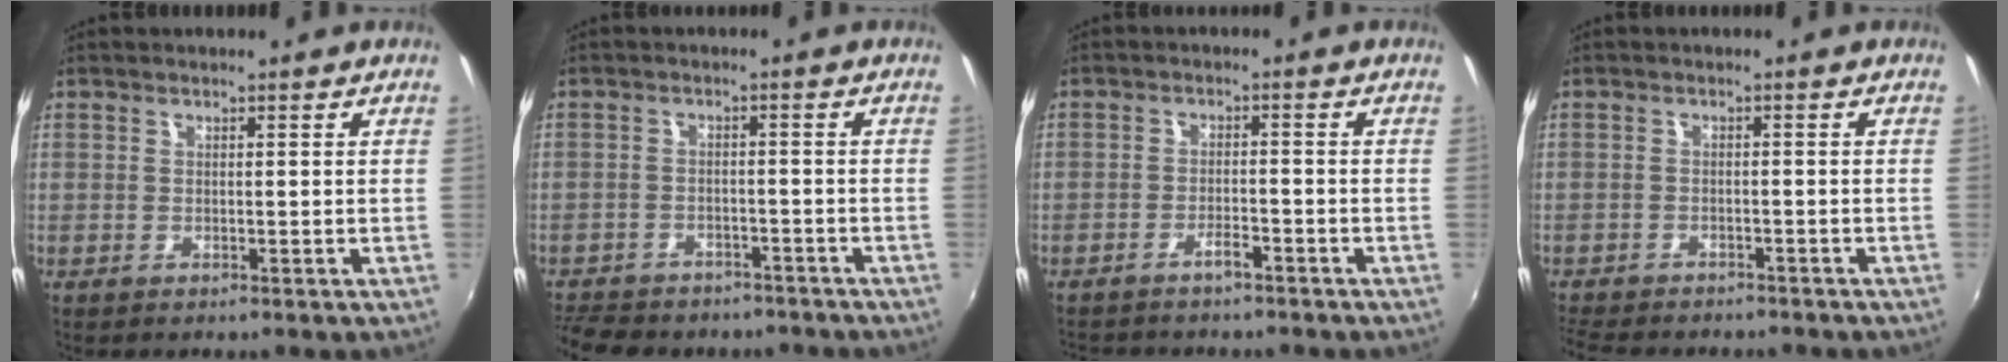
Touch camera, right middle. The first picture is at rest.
{"total": 12.6, "force": [-10.2, 5.6, 4.8], "torque": [-0.125, -0.012, -0.150]}
{"total": 3.6, "force": [-3.1, 0.8, 1.6], "torque": [-0.044, 0.001, -0.051]}
{"total": 8.6, "force": [-7.6, 2.3, 3.3], "torque": [-0.086, -0.020, -0.118]}